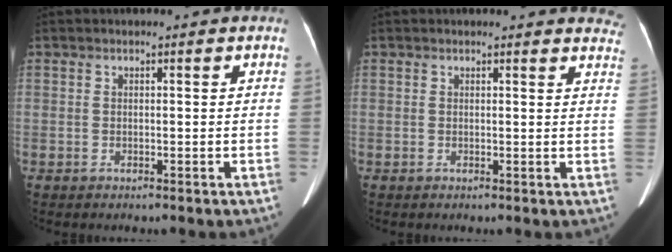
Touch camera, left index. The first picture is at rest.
{"total": 6.7, "force": [6.5, 1.6, 0.9], "torque": [0.023, -0.023, 0.032]}